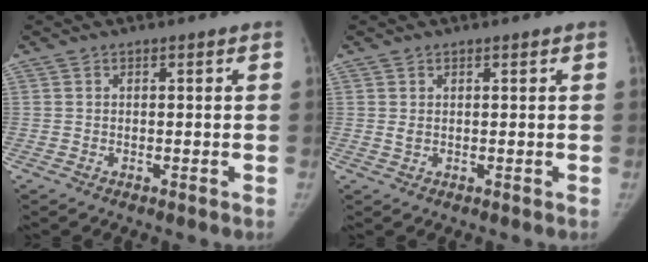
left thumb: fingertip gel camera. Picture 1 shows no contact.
{"total": 1.0, "force": [0.5, 0.6, 0.6], "torque": [-0.008, -0.004, 0.010]}